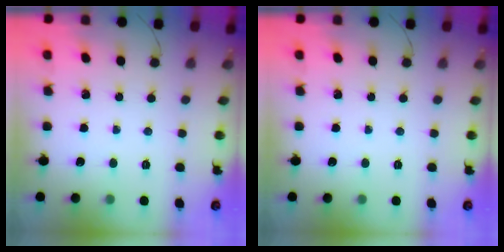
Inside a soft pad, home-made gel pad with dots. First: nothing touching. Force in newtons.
{"total": 0.0}